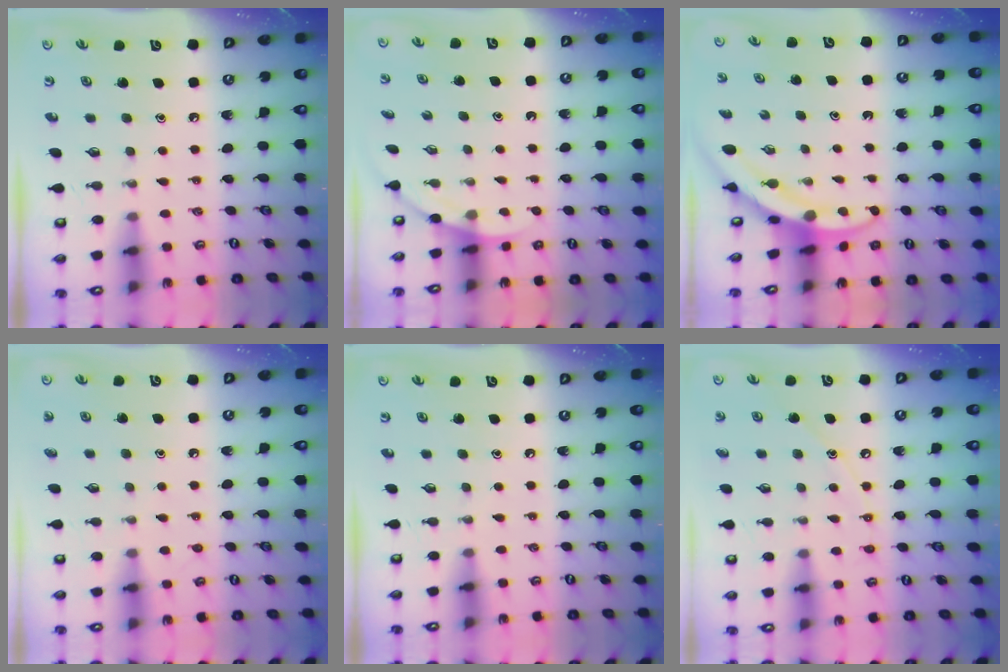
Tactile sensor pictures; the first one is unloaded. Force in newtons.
{"total": 2.0, "press": 2.0, "slide": 0.0}
{"total": 3.3, "press": 3.3, "slide": 0.3}
{"total": 5.2, "press": 5.2, "slide": 0.4}
{"total": 0.0}
{"total": 7.2, "press": 7.2, "slide": 0.7}